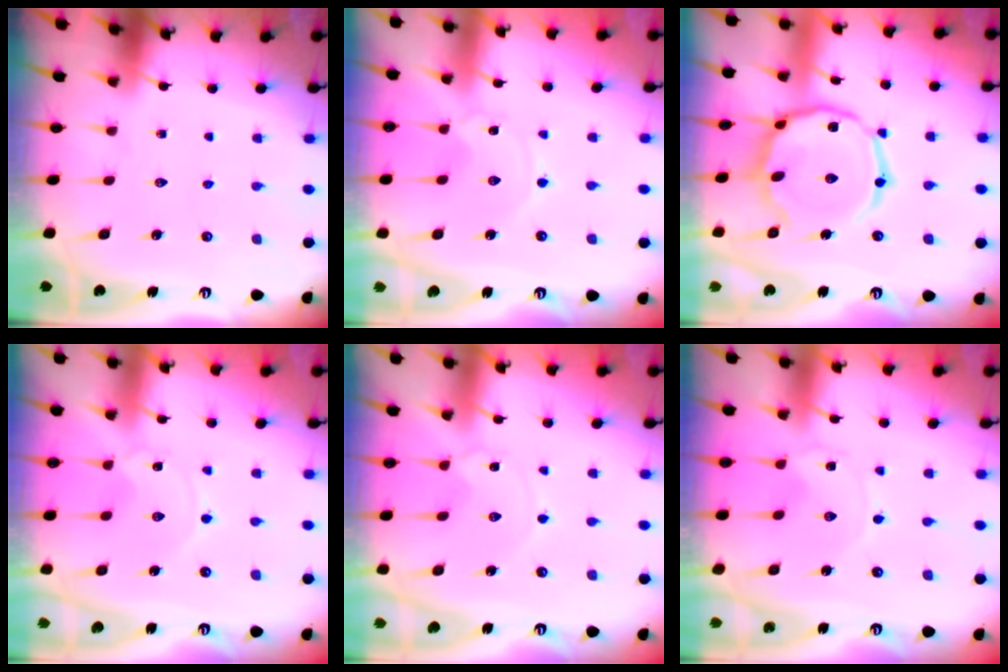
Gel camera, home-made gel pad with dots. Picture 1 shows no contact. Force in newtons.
{"total": 0.0}
{"total": 17.0, "press": 16.9, "slide": 1.1}
{"total": 0.0}
{"total": 2.2, "press": 2.2, "slide": 0.2}
{"total": 0.0}